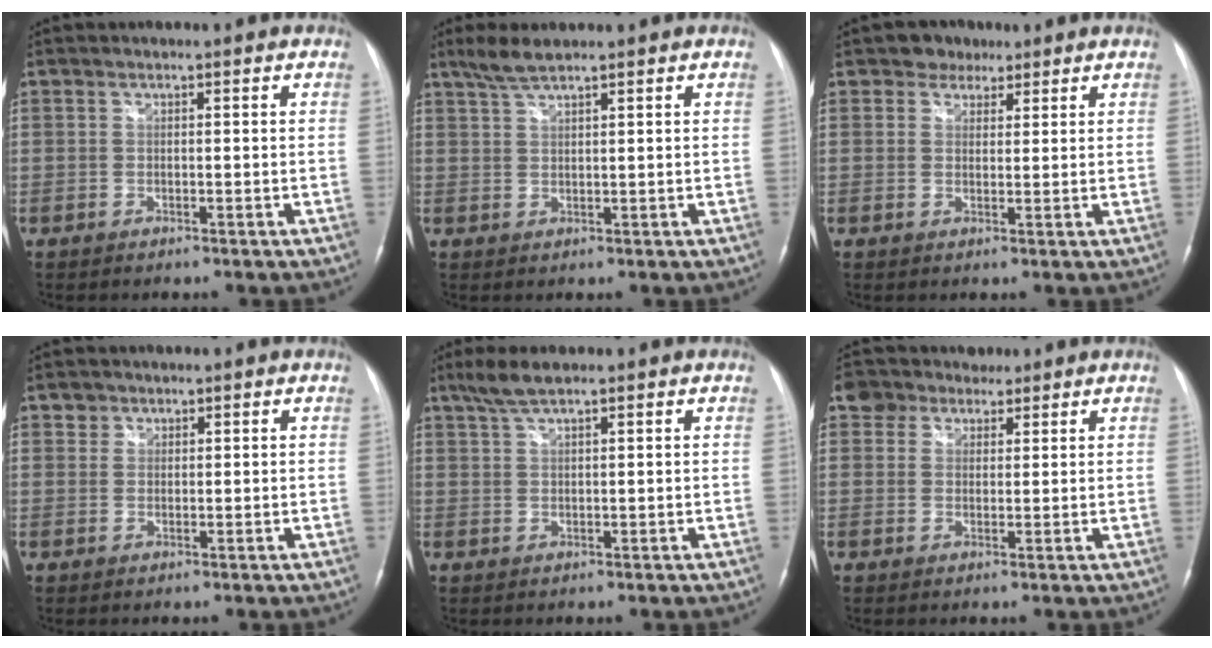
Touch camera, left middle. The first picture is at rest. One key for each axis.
{"total": 3.0, "fx": 2.5, "fy": 0.2, "fz": 1.6, "tx": -0.041, "ty": 0.008, "tz": 0.054}
{"total": 3.5, "fx": 2.3, "fy": 2.6, "fz": 0.5, "tx": -0.008, "ty": 0.010, "tz": 0.033}
{"total": 1.7, "fx": 1.0, "fy": 1.4, "fz": 0.0, "tx": 0.010, "ty": 0.002, "tz": 0.010}
{"total": 3.8, "fx": 2.9, "fy": 0.5, "fz": 2.4, "tx": -0.057, "ty": 0.011, "tz": 0.060}
{"total": 5.2, "fx": 3.6, "fy": 3.7, "fz": 0.7, "tx": -0.019, "ty": 0.031, "tz": 0.064}